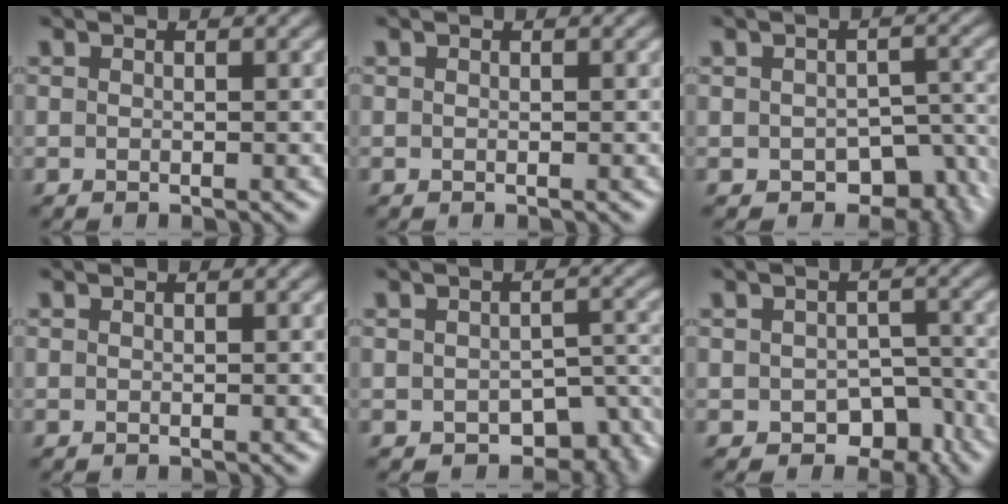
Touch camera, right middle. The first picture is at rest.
{"total": 0.0}
{"total": 6.2, "force": [-3.2, 3.7, 3.9], "torque": [-0.052, -0.022, -0.038]}
{"total": 0.0}
{"total": 5.6, "force": [-3.1, 3.2, 3.5], "torque": [-0.041, -0.021, -0.035]}
{"total": 4.0, "force": [-2.2, 2.6, 2.2], "torque": [-0.029, -0.011, -0.030]}